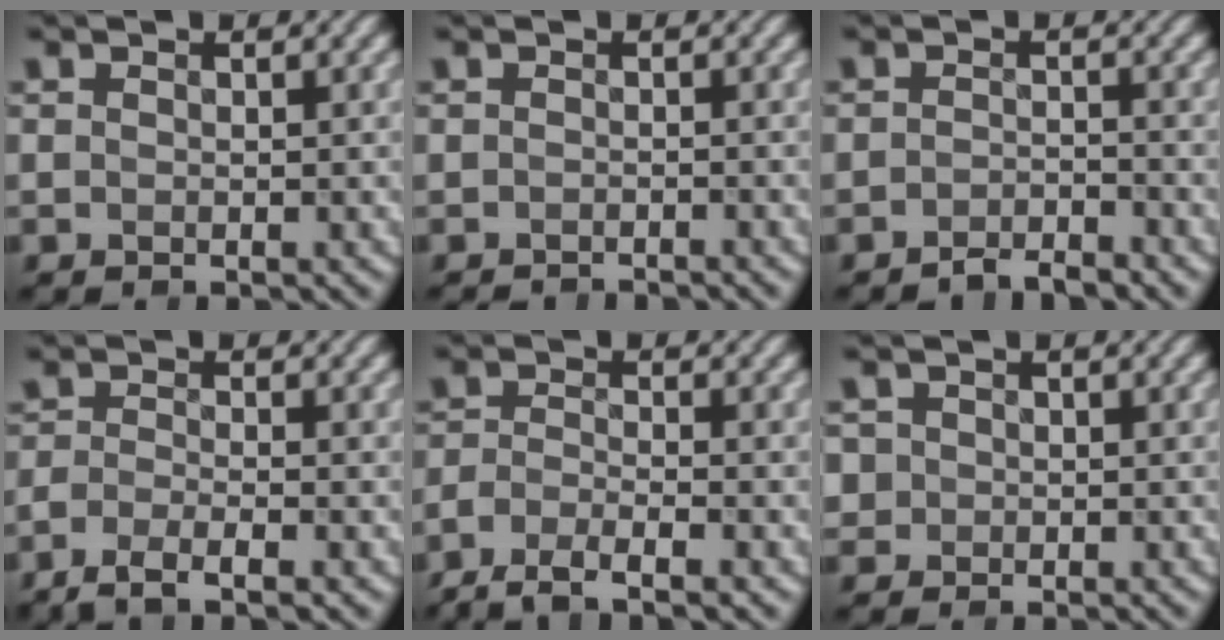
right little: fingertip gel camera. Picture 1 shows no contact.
{"total": 2.2, "force": [-2.1, 0.1, 0.6], "torque": [0.001, -0.016, -0.033]}
{"total": 1.7, "force": [-1.7, 0.1, 0.4], "torque": [0.001, 0.000, -0.032]}
{"total": 3.3, "force": [-2.3, 0.5, 2.3], "torque": [-0.040, -0.007, -0.046]}
{"total": 3.8, "force": [-2.9, 0.5, 2.4], "torque": [-0.042, -0.003, -0.058]}
{"total": 0.9, "force": [0.0, 0.6, -0.6], "torque": [0.019, -0.001, 0.004]}